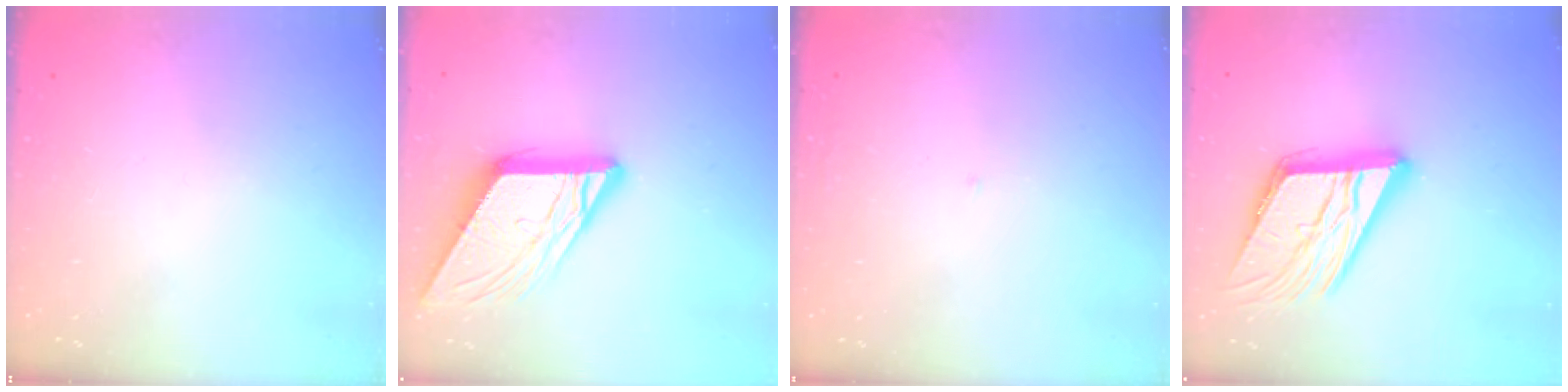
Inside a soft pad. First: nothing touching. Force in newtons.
{"total": 14.0, "press": 13.9, "slide": 1.4}
{"total": 2.0, "press": 2.0, "slide": 0.2}
{"total": 19.1, "press": 18.9, "slide": 2.6}